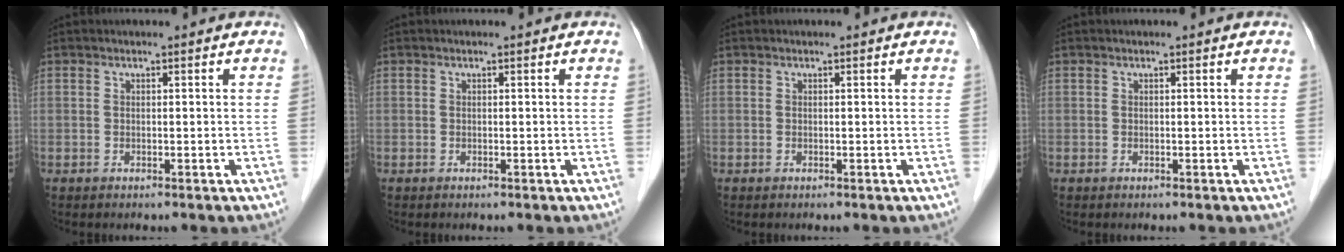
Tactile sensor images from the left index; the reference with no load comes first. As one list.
[{"total": 0.0}, {"total": 0.0}, {"total": 0.0}]